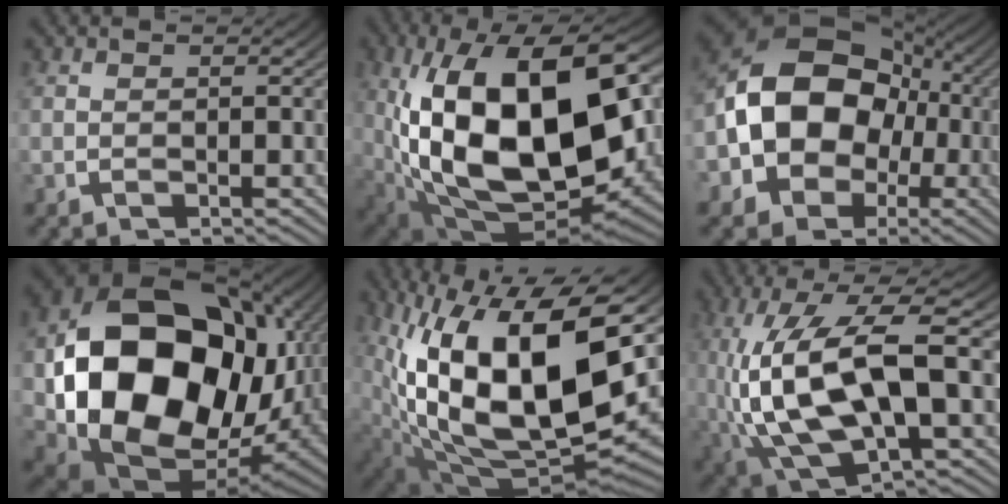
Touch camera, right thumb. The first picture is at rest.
{"total": 25.4, "force": [-1.6, 15.0, 20.4], "torque": [-0.389, -0.070, 0.020]}
{"total": 15.6, "force": [0.2, 12.5, 9.4], "torque": [-0.218, -0.045, 0.012]}
{"total": 28.8, "force": [-1.7, 19.4, 21.3], "torque": [-0.413, -0.083, 0.006]}
{"total": 22.9, "force": [-1.2, 13.7, 18.3], "torque": [-0.358, -0.075, 0.026]}
{"total": 15.1, "force": [-1.2, 8.4, 12.4], "torque": [-0.282, -0.039, 0.005]}